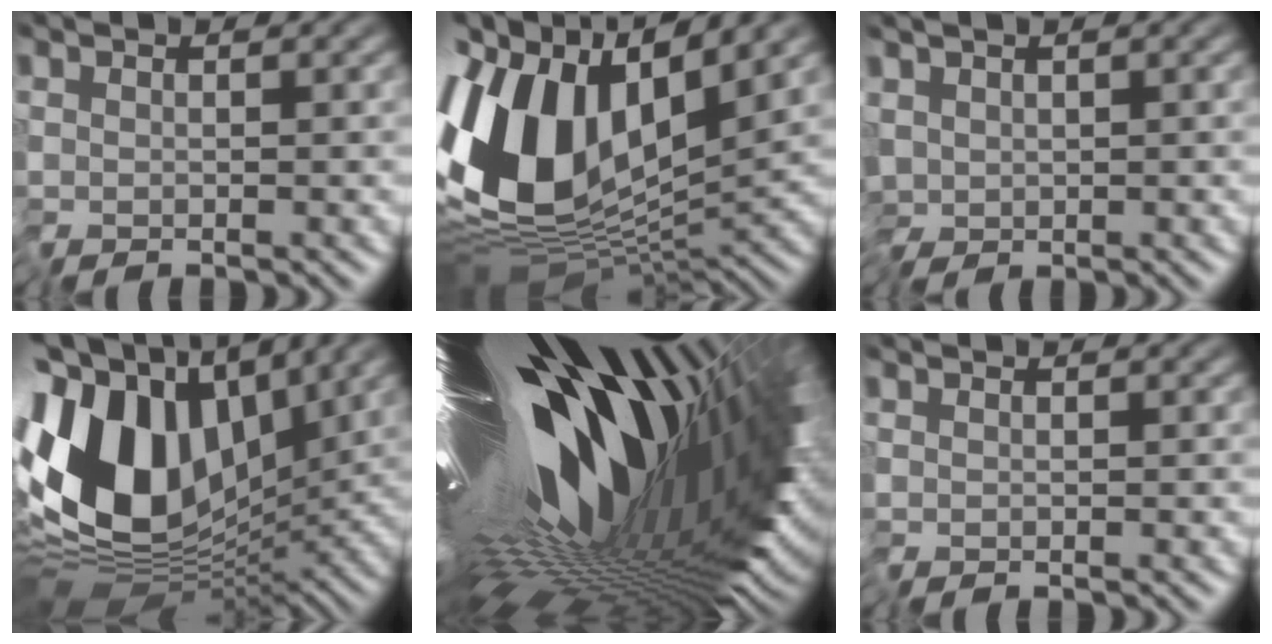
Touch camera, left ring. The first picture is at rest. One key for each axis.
{"total": 13.2, "fx": 1.6, "fy": 6.7, "fz": 11.3, "tx": -0.234, "ty": 0.005, "tz": 0.021}
{"total": 4.5, "fx": -0.3, "fy": 2.9, "fz": 3.3, "tx": -0.054, "ty": -0.011, "tz": 0.007}
{"total": 15.0, "fx": 2.1, "fy": 9.4, "fz": 11.4, "tx": -0.242, "ty": 0.013, "tz": 0.029}
{"total": 20.0, "fx": 4.8, "fy": 6.9, "fz": 18.1, "tx": -0.283, "ty": -0.025, "tz": 0.077}
{"total": 0.0}